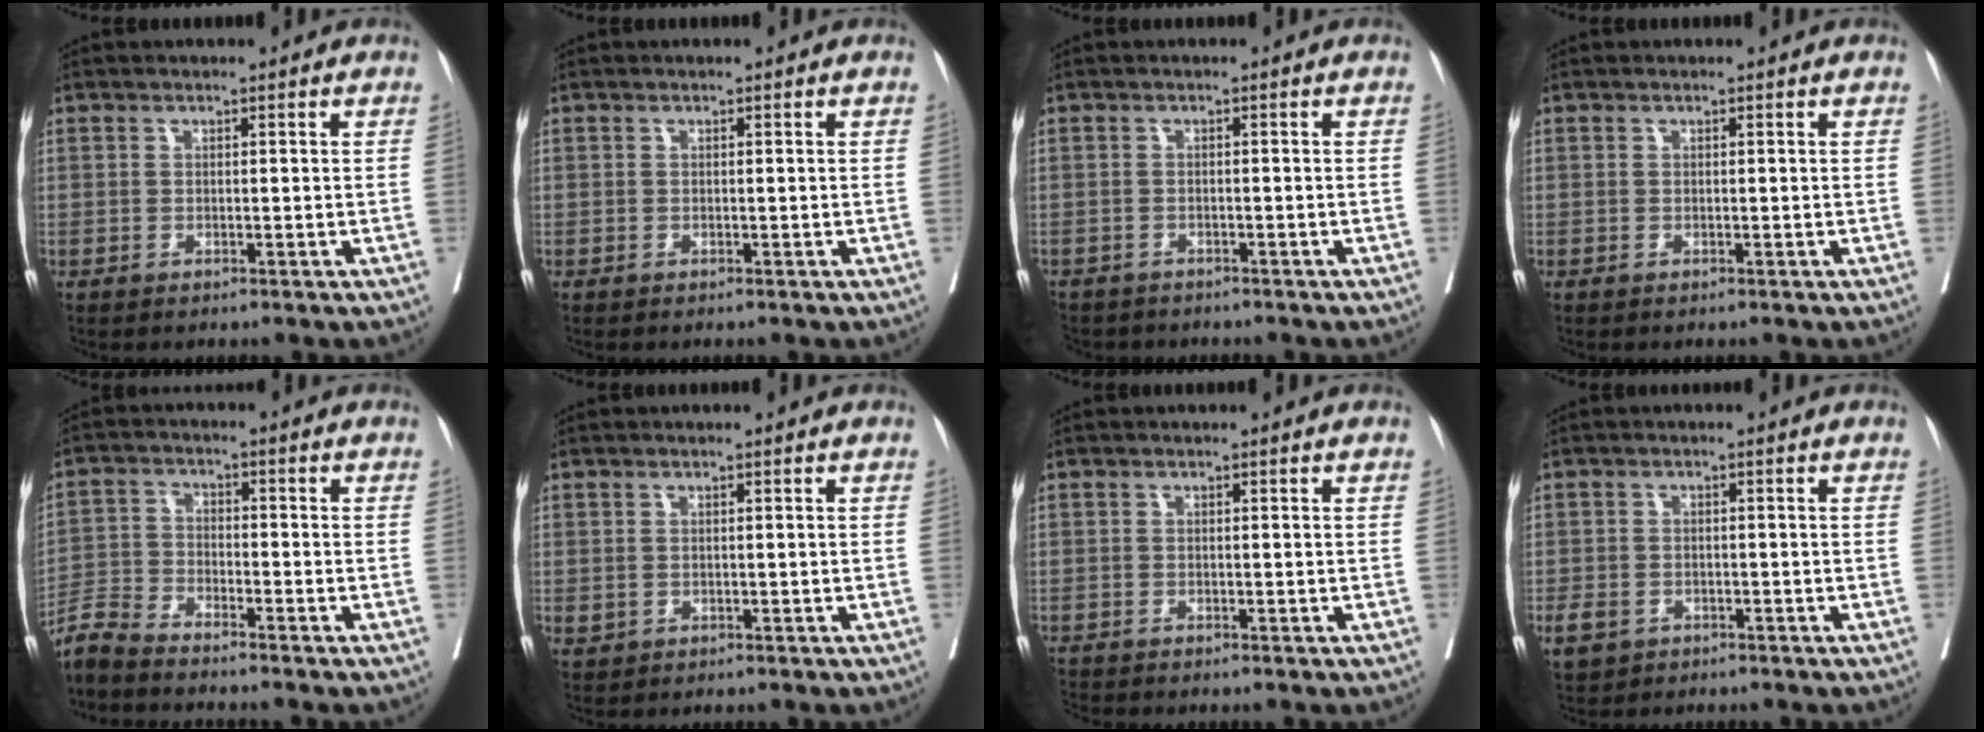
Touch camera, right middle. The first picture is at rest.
{"total": 0.0}
{"total": 6.2, "force": [-5.3, 2.9, 1.2], "torque": [-0.032, -0.007, -0.079]}
{"total": 0.0}
{"total": 7.3, "force": [-7.2, -0.1, 1.3], "torque": [-0.028, -0.008, -0.143]}
{"total": 1.2, "force": [-0.1, 1.1, 0.5], "torque": [-0.014, -0.001, 0.006]}
{"total": 1.1, "force": [-1.1, 0.1, -0.1], "torque": [-0.006, -0.008, -0.022]}
{"total": 6.3, "force": [-3.5, 4.8, 1.9], "torque": [-0.056, -0.003, -0.054]}